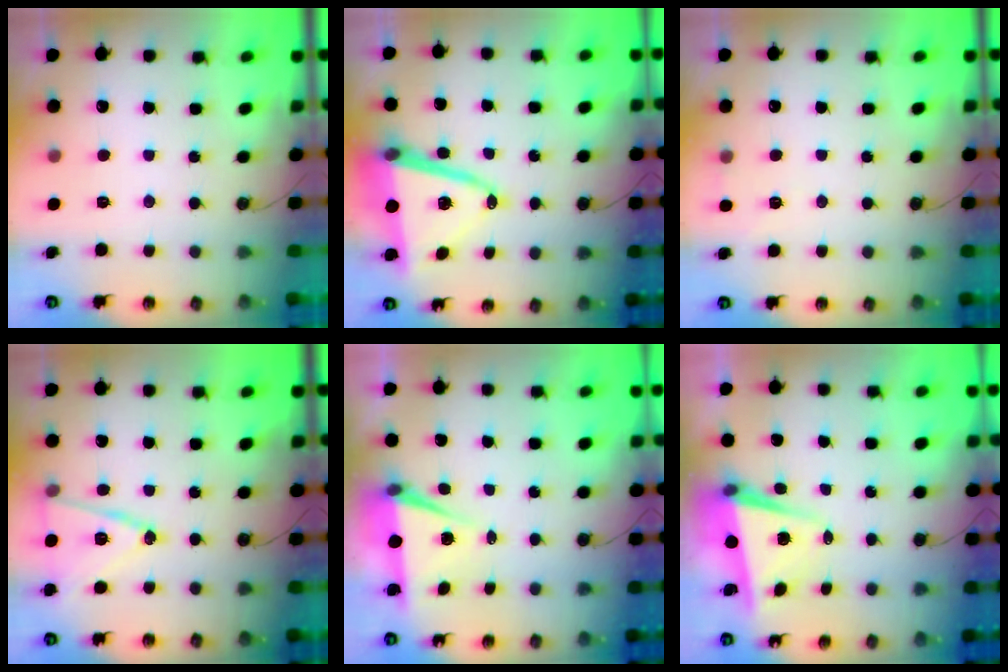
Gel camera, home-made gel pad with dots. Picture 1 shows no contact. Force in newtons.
{"total": 16.1, "press": 15.8, "slide": 3.2}
{"total": 2.7, "press": 2.6, "slide": 0.8}
{"total": 14.2, "press": 13.8, "slide": 3.5}
{"total": 6.7, "press": 5.0, "slide": 4.4}
{"total": 5.5, "press": 5.2, "slide": 1.7}